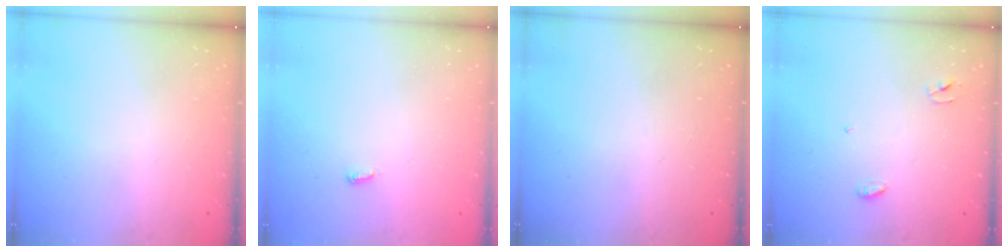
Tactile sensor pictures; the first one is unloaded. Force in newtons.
{"total": 2.9, "press": 2.9, "slide": 0.3}
{"total": 0.0}
{"total": 3.2, "press": 3.2, "slide": 0.3}